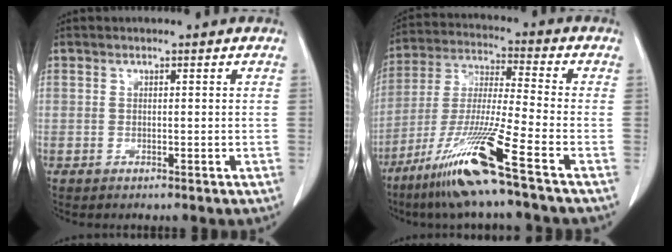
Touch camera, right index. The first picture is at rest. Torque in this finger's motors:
{"motor_torque": [1.43, -0.71, 0.37, 0.17]}